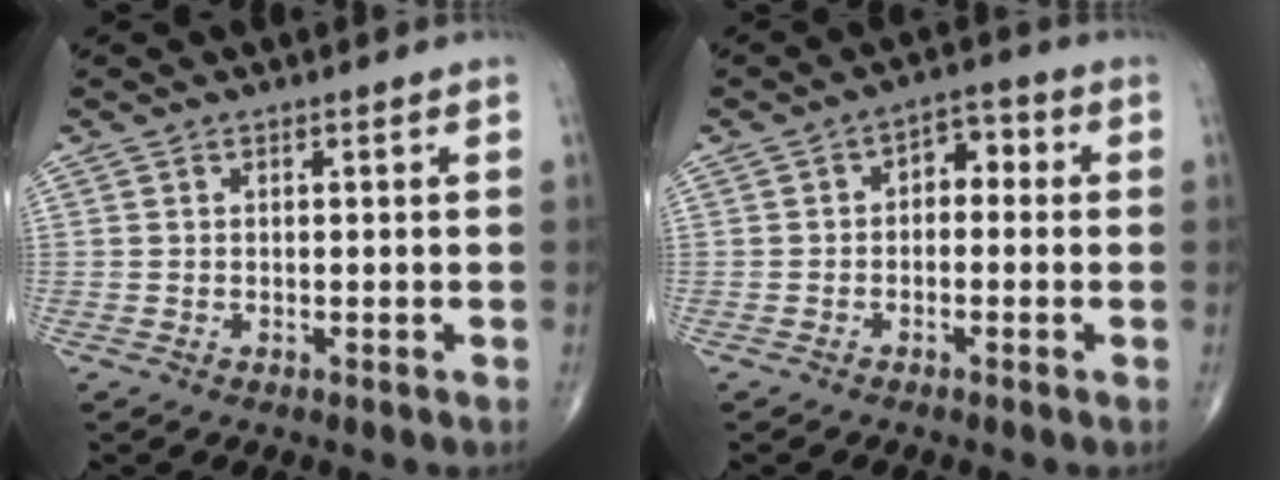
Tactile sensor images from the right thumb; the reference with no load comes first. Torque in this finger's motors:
{"motor_torque": [-0.12, 0.03, -0.08, -0.08, 0.02]}